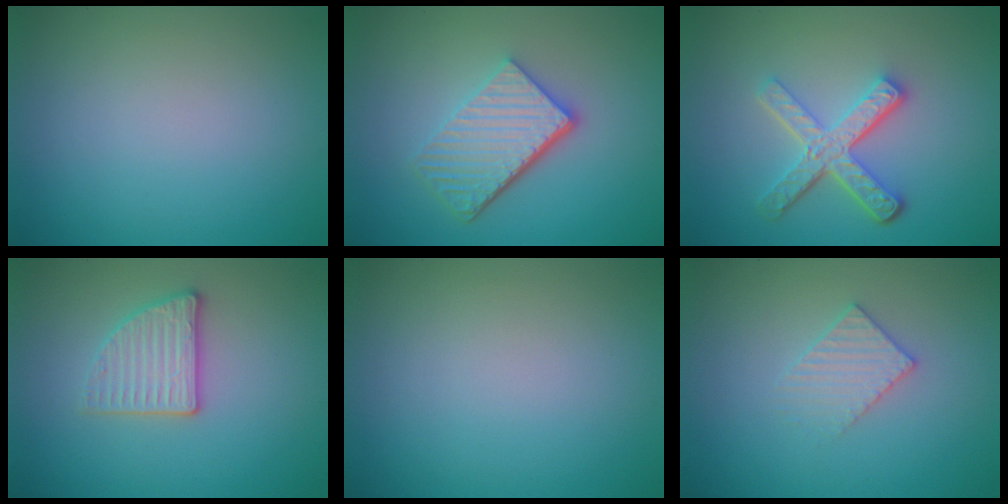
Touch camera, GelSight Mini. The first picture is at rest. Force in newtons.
{"total": 5.3, "press": 3.8, "slide": 3.8}
{"total": 4.8, "press": 3.6, "slide": 3.3}
{"total": 2.9, "press": 2.7, "slide": 1.1}
{"total": 0.0}
{"total": 2.1, "press": 2.0, "slide": 0.3}